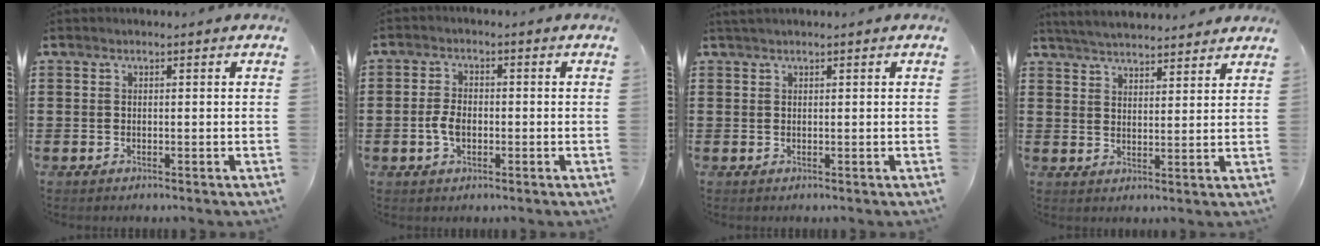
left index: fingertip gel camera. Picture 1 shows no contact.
{"total": 3.7, "force": [-0.7, 2.2, 2.9], "torque": [-0.075, -0.003, -0.020]}
{"total": 0.7, "force": [0.6, 0.1, 0.4], "torque": [-0.009, 0.001, 0.011]}
{"total": 4.3, "force": [4.2, 0.0, 0.7], "torque": [-0.028, -0.015, 0.077]}